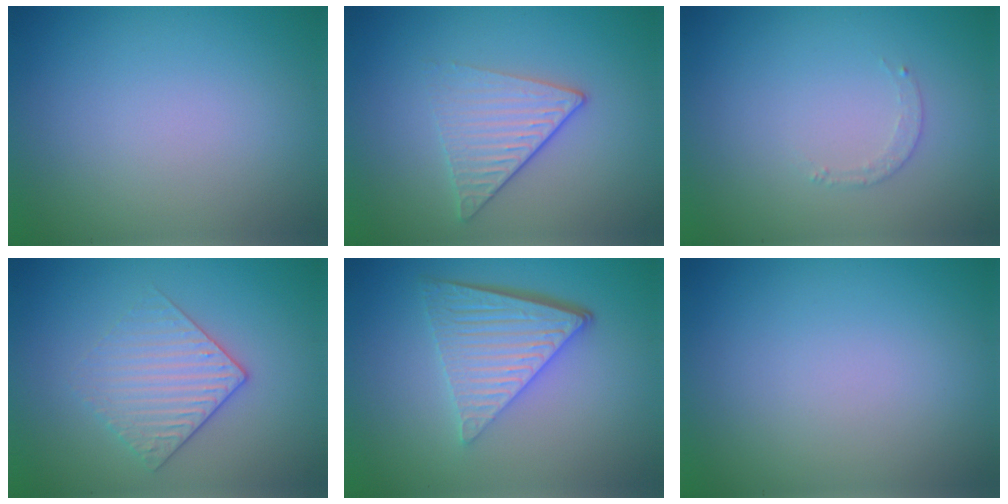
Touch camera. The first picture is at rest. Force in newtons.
{"total": 3.3, "press": 2.8, "slide": 1.8}
{"total": 0.6, "press": 0.5, "slide": 0.3}
{"total": 3.0, "press": 2.7, "slide": 1.2}
{"total": 6.3, "press": 4.2, "slide": 4.6}
{"total": 0.0}